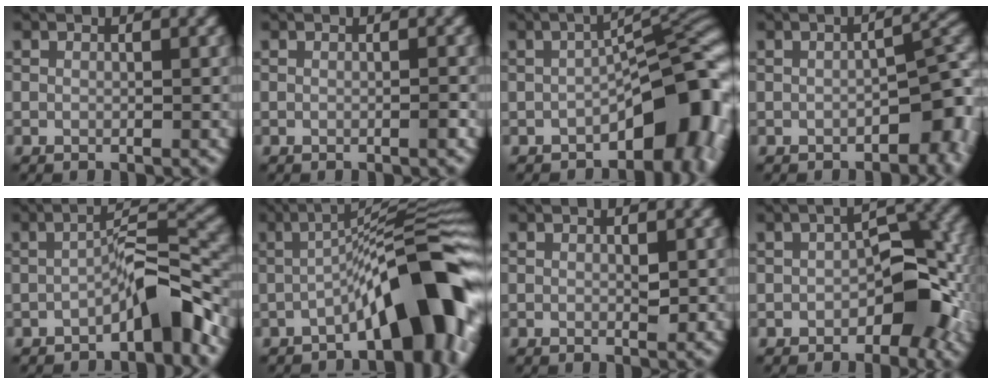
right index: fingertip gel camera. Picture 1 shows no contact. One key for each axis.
{"total": 0.5, "fx": -0.3, "fy": -0.1, "fz": 0.5, "tx": -0.007, "ty": 0.003, "tz": -0.005}
{"total": 8.9, "fx": -3.8, "fy": 3.8, "fz": 7.1, "tx": -0.070, "ty": 0.013, "tz": -0.065}
{"total": 4.8, "fx": -2.2, "fy": 2.2, "fz": 3.7, "tx": -0.031, "ty": 0.015, "tz": -0.034}
{"total": 5.1, "fx": -2.9, "fy": 0.9, "fz": 4.1, "tx": -0.061, "ty": 0.022, "tz": -0.055}
{"total": 10.5, "fx": -4.3, "fy": 2.4, "fz": 9.3, "tx": -0.116, "ty": 0.026, "tz": -0.073}
{"total": 0.9, "fx": 0.1, "fy": 0.3, "fz": 0.9, "tx": -0.013, "ty": -0.002, "tz": 0.001}
{"total": 6.7, "fx": -1.6, "fy": 3.6, "fz": 5.4, "tx": -0.057, "ty": 0.013, "tz": -0.031}